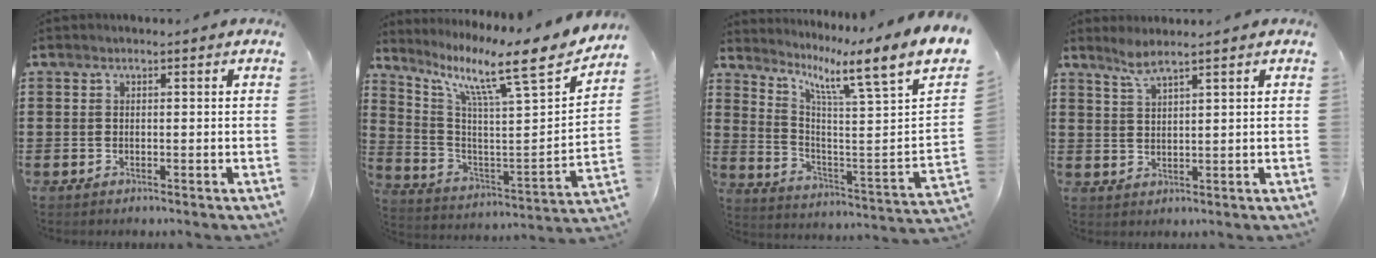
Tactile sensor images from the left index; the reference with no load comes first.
{"total": 10.6, "force": [7.7, 0.8, 7.3], "torque": [-0.148, -0.067, 0.109]}
{"total": 7.2, "force": [4.4, -0.5, 5.7], "torque": [-0.106, -0.055, 0.050]}
{"total": 3.0, "force": [2.4, 0.1, 1.7], "torque": [-0.039, 0.003, 0.045]}